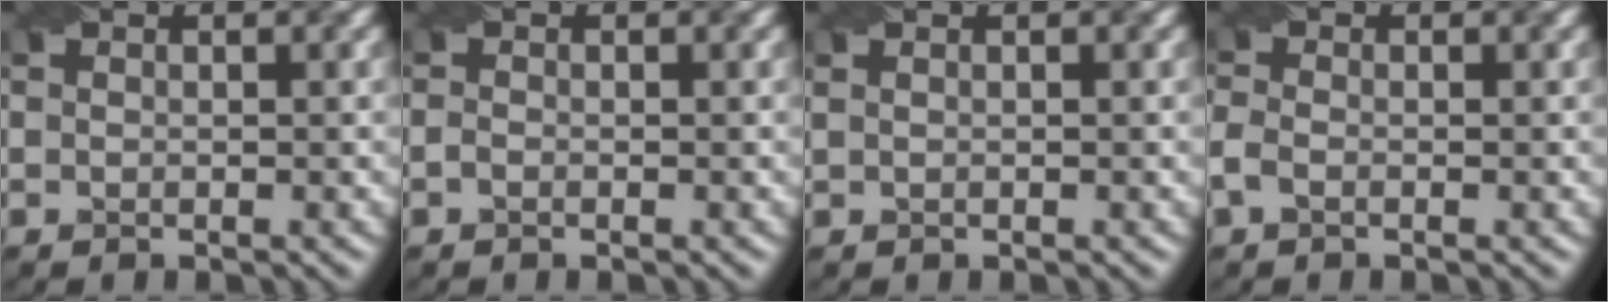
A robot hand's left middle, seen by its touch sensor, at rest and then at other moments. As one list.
[{"total": 0.7, "force": [-0.7, 0.2, 0.2], "torque": [-0.003, -0.002, -0.010]}, {"total": 1.5, "force": [0.9, 0.8, 0.8], "torque": [-0.014, 0.006, 0.006]}, {"total": 1.5, "force": [-1.0, 0.7, 0.8], "torque": [-0.020, 0.001, -0.021]}]